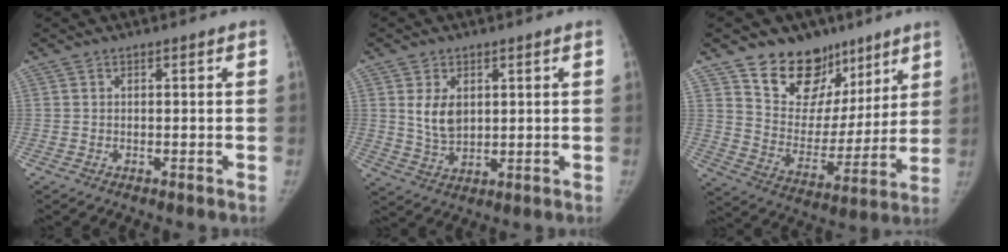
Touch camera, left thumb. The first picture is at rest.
{"total": 6.2, "force": [1.8, 4.2, 4.2], "torque": [-0.057, -0.017, 0.043]}
{"total": 18.3, "force": [12.2, 12.0, 6.5], "torque": [-0.038, -0.066, 0.207]}